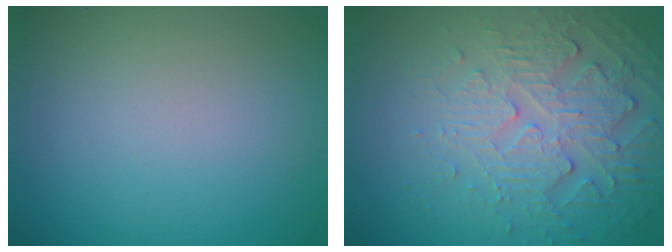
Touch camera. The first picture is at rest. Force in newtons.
{"total": 5.4, "press": 3.7, "slide": 4.0}